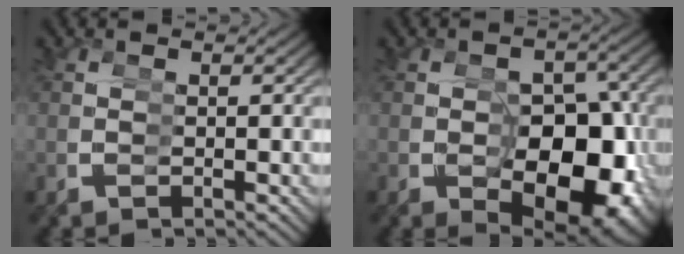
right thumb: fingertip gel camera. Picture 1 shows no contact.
{"total": 13.3, "force": [-2.5, 8.2, 10.1], "torque": [-0.150, -0.050, -0.015]}